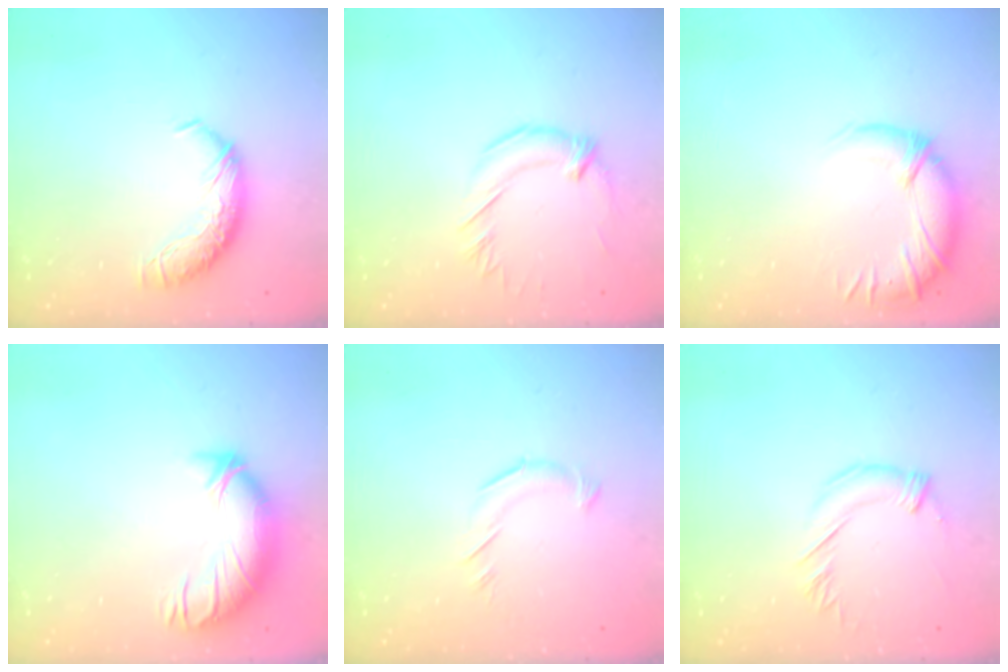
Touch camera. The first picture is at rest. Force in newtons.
{"total": 1.4, "press": 1.2, "slide": 0.7}
{"total": 3.1, "press": 1.7, "slide": 2.7}
{"total": 3.4, "press": 0.5, "slide": 3.3}
{"total": 4.9, "press": 4.9, "slide": 0.5}
{"total": 2.4, "press": 2.2, "slide": 1.0}